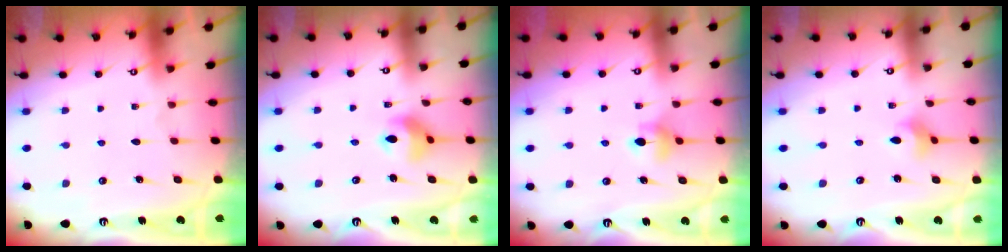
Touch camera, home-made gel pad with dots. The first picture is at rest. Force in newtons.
{"total": 9.8, "press": 9.4, "slide": 2.6}
{"total": 5.1, "press": 5.1, "slide": 0.7}
{"total": 2.9, "press": 2.8, "slide": 0.6}